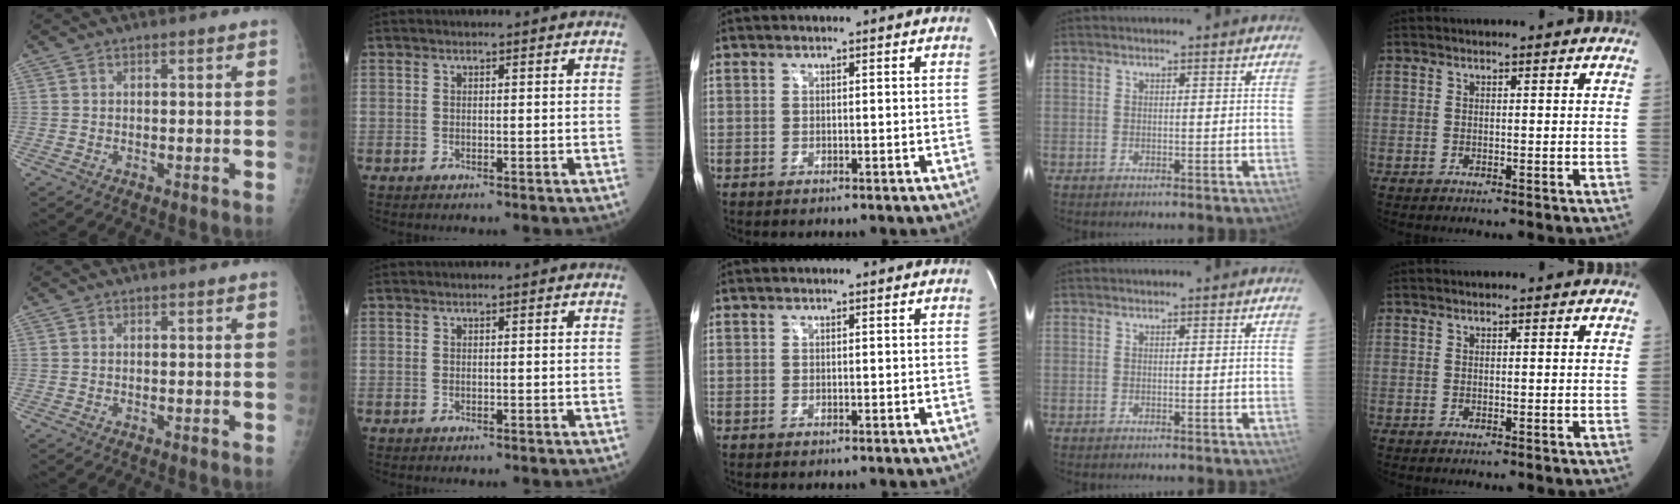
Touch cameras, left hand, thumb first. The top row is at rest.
{}